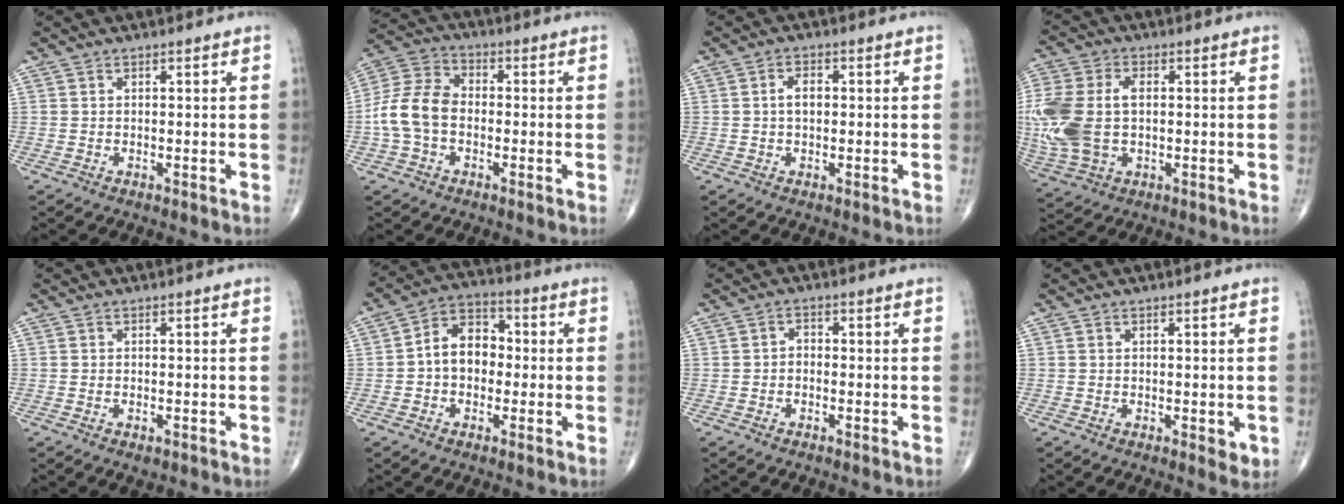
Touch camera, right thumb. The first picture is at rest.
{"total": 10.3, "force": [-1.8, 7.3, 7.1], "torque": [-0.140, 0.032, -0.047]}
{"total": 3.0, "force": [0.2, 1.8, 2.4], "torque": [-0.041, 0.007, 0.001]}
{"total": 17.1, "force": [0.0, 11.0, 13.1], "torque": [-0.336, 0.003, 0.009]}
{"total": 1.2, "force": [-0.5, 0.7, 0.9], "torque": [-0.013, 0.002, -0.003]}
{"total": 9.3, "force": [-0.4, 6.8, 6.3], "torque": [-0.078, 0.030, -0.021]}
{"total": 1.6, "force": [-0.5, 1.2, 0.9], "torque": [-0.006, 0.007, -0.014]}
{"total": 2.1, "force": [-0.3, 1.0, 1.8], "torque": [-0.017, -0.004, -0.004]}